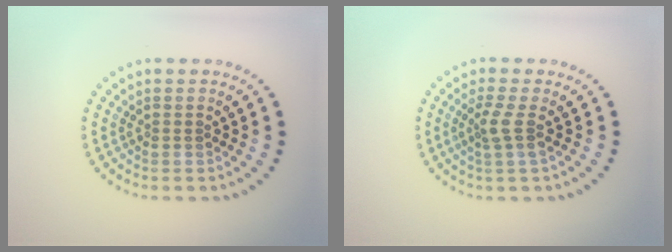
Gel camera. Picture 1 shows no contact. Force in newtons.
{"total": 2.0, "press": 1.4, "slide": 1.4}